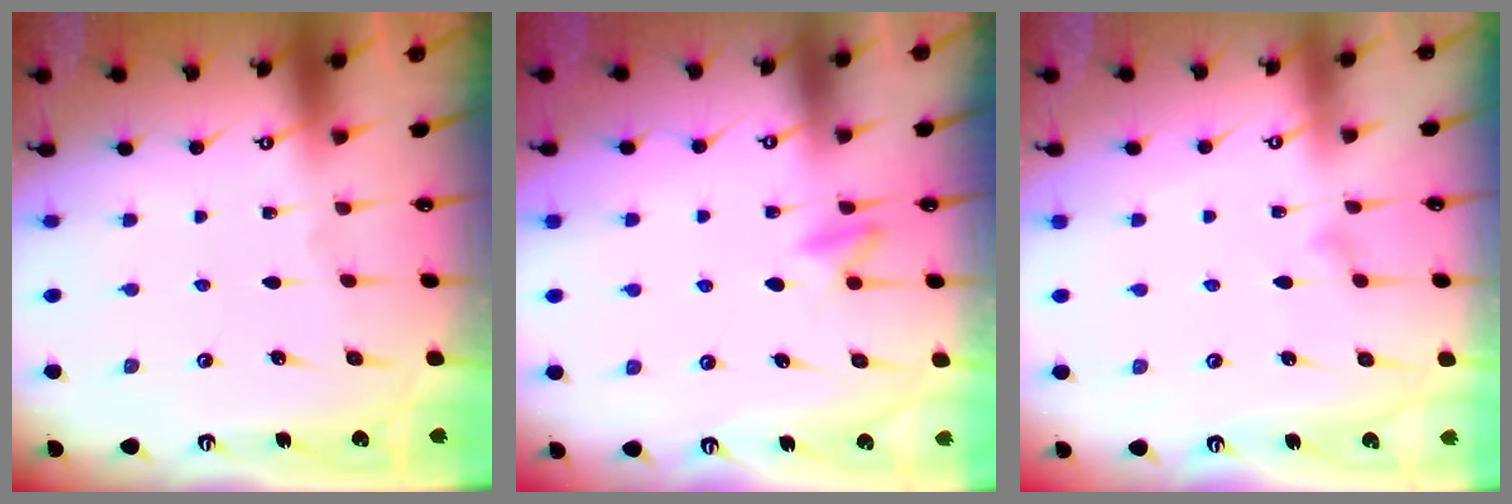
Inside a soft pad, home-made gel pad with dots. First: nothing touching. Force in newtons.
{"total": 4.9, "press": 4.8, "slide": 0.6}
{"total": 8.0, "press": 8.0, "slide": 0.4}